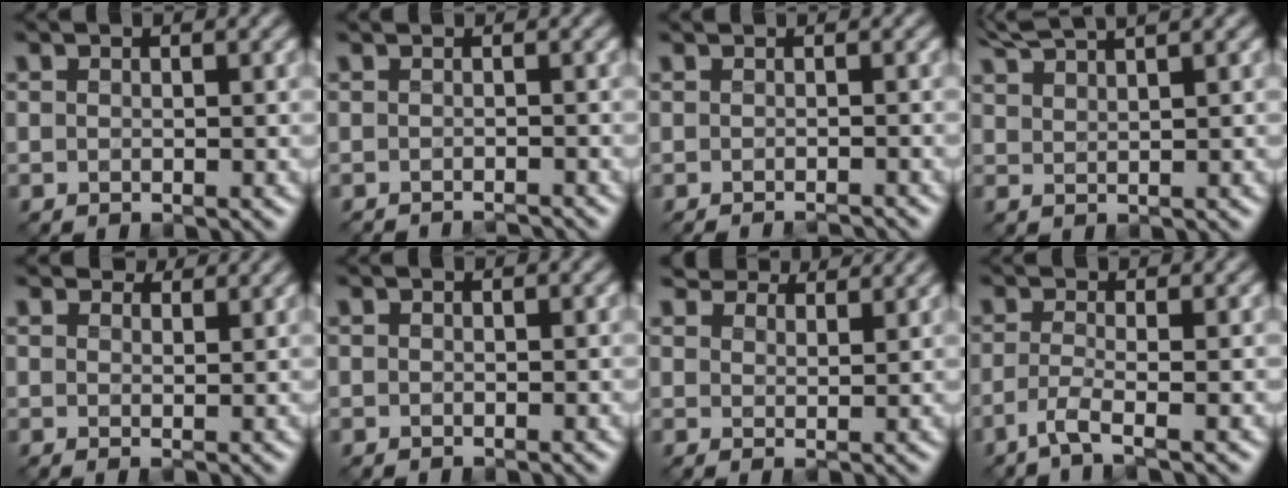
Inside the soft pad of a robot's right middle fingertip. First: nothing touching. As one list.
[{"total": 1.8, "force": [-1.6, 0.3, 0.8], "torque": [0.006, -0.008, -0.025]}, {"total": 2.3, "force": [-1.5, 0.6, 1.6], "torque": [-0.001, -0.004, -0.023]}, {"total": 4.3, "force": [3.7, 0.6, 2.2], "torque": [-0.030, 0.015, 0.058]}, {"total": 3.3, "force": [3.0, 1.0, 1.1], "torque": [-0.025, 0.003, 0.034]}, {"total": 0.0}, {"total": 5.7, "force": [5.3, 1.4, 1.7], "torque": [-0.039, -0.004, 0.082]}, {"total": 2.5, "force": [-1.3, 0.5, 2.1], "torque": [-0.036, -0.008, -0.040]}]